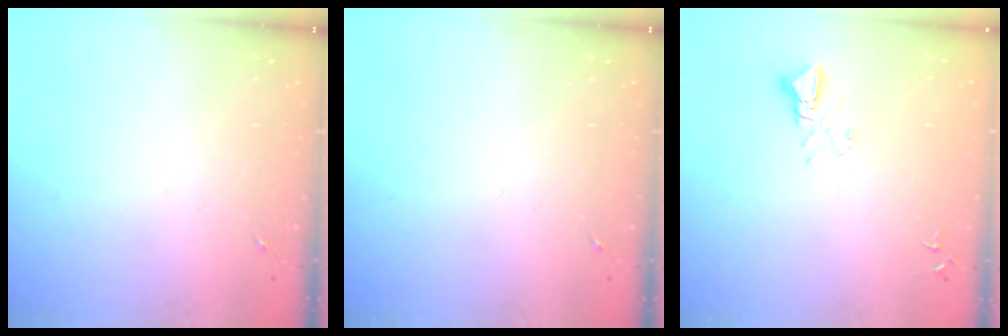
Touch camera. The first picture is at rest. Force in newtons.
{"total": 0.0}
{"total": 3.3, "press": 3.3, "slide": 0.2}